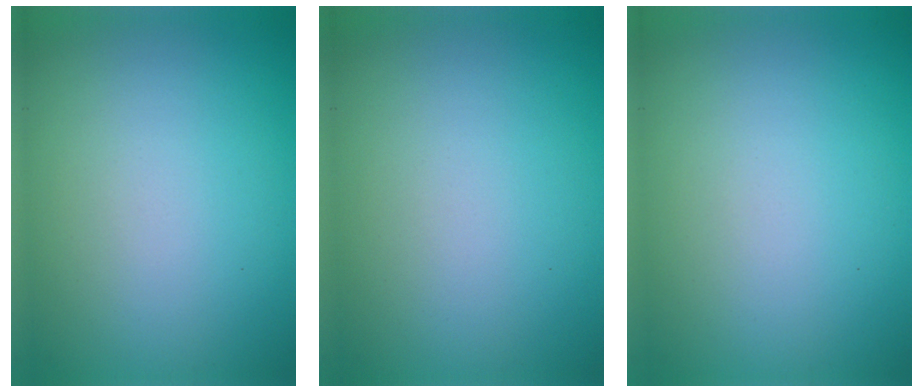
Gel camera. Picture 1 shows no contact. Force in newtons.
{"total": 0.0}
{"total": 0.0}